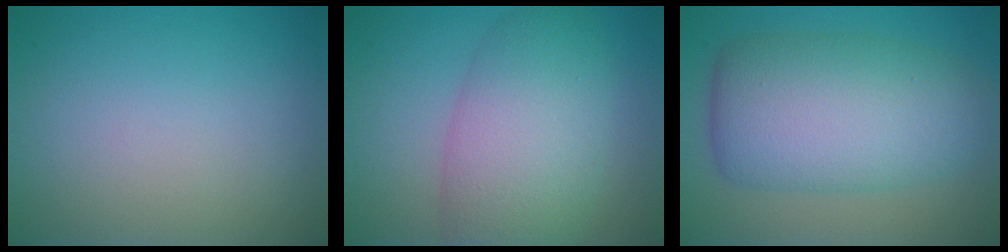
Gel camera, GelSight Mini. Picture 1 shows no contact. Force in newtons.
{"total": 7.8, "press": 7.8, "slide": 0.2}
{"total": 10.0, "press": 10.0, "slide": 0.1}